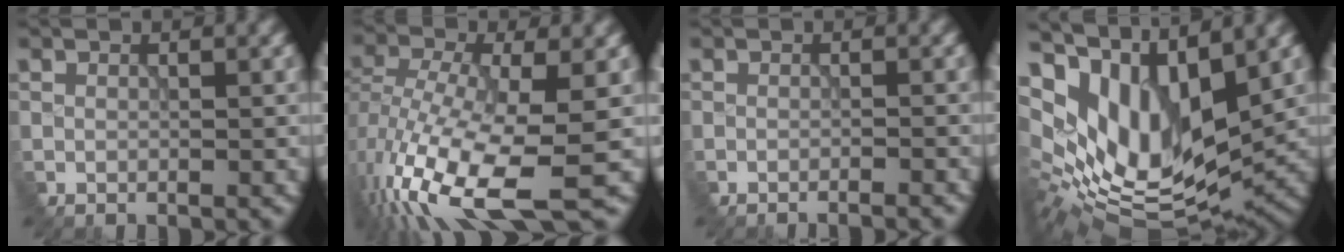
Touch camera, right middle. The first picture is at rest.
{"total": 12.4, "force": [-4.9, 4.3, 10.6], "torque": [-0.218, -0.013, -0.078]}
{"total": 2.2, "force": [-2.0, 0.1, 0.8], "torque": [-0.006, 0.010, -0.032]}
{"total": 12.2, "force": [5.0, 5.6, 9.7], "torque": [-0.199, 0.001, 0.103]}